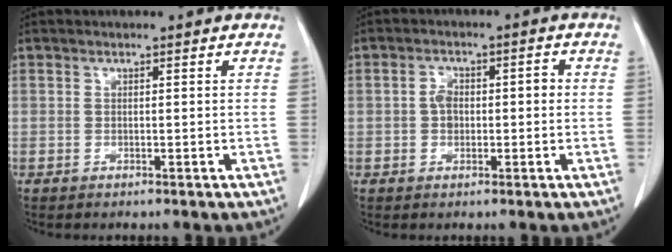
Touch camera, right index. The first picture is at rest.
{"total": 3.6, "force": [-0.2, 2.3, 2.8], "torque": [-0.049, 0.018, -0.005]}